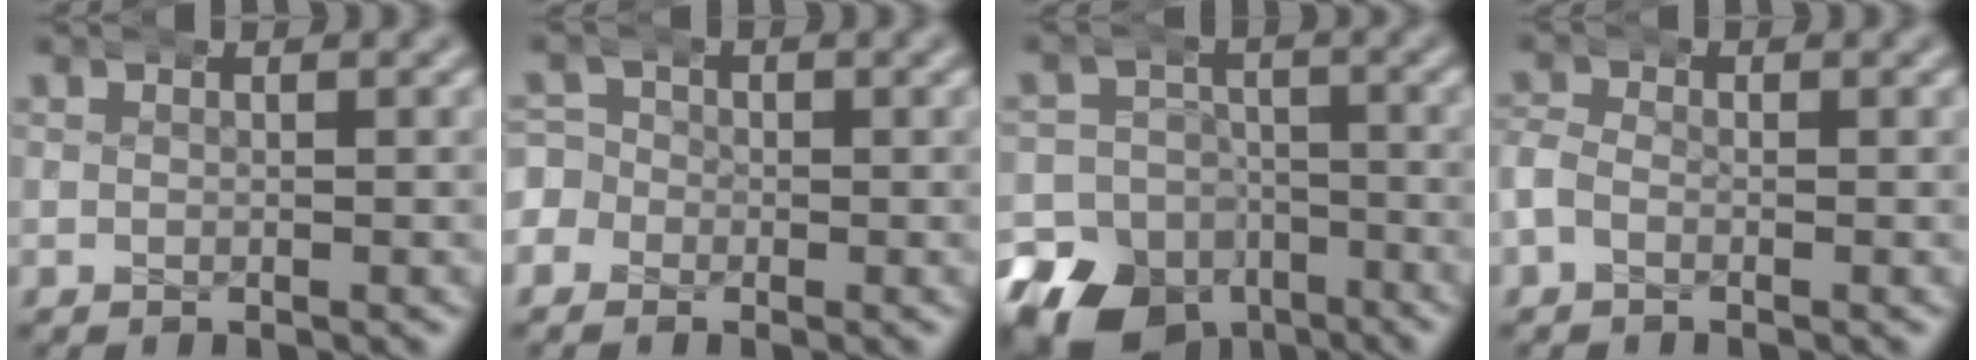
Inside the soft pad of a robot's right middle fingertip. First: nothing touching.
{"total": 4.4, "force": [-0.8, 4.3, 0.6], "torque": [-0.005, 0.006, -0.030]}
{"total": 16.4, "force": [-9.6, 12.4, 5.0], "torque": [-0.080, -0.066, -0.152]}
{"total": 1.7, "force": [-0.8, 1.5, 0.5], "torque": [-0.025, 0.003, -0.018]}